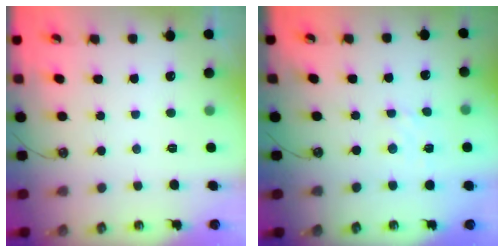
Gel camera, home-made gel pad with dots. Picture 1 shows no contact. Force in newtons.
{"total": 2.8, "press": 2.8, "slide": 0.4}